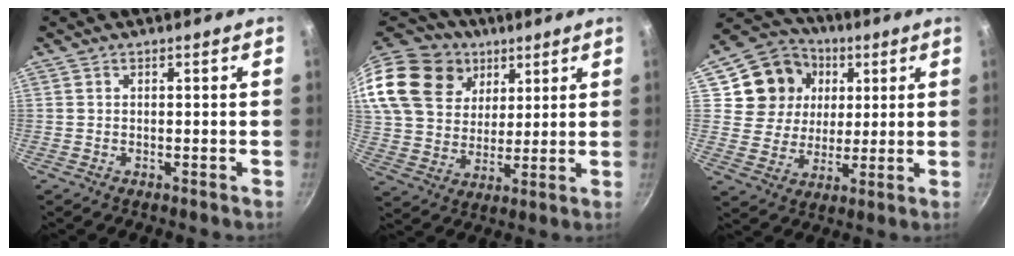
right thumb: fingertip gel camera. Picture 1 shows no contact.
{"total": 24.9, "force": [12.6, 18.2, 11.5], "torque": [-0.237, 0.001, 0.238]}
{"total": 14.4, "force": [4.4, 12.6, 5.4], "torque": [-0.078, 0.003, 0.075]}